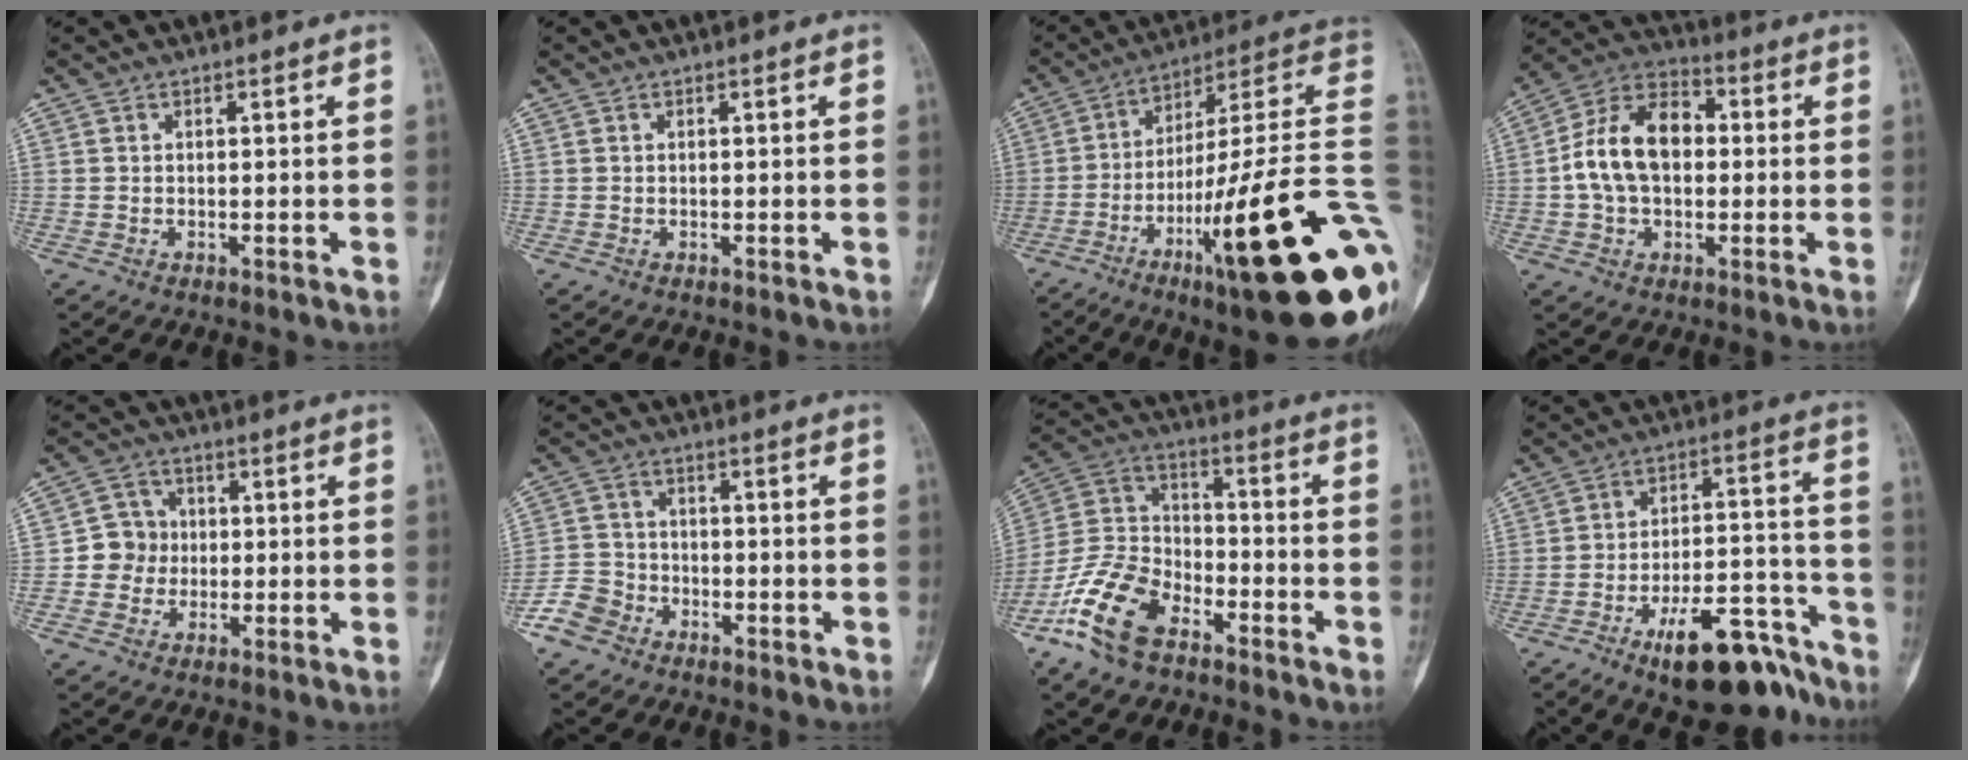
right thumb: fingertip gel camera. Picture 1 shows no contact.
{"total": 0.0}
{"total": 32.2, "force": [-9.9, 5.6, 30.2], "torque": [-0.349, 0.047, -0.156]}
{"total": 13.8, "force": [0.6, 9.2, 10.3], "torque": [-0.177, 0.035, 0.002]}
{"total": 5.6, "force": [-0.4, 5.4, 1.2], "torque": [0.014, 0.013, -0.014]}
{"total": 5.9, "force": [-3.9, 4.3, 1.1], "torque": [-0.009, 0.022, -0.081]}
{"total": 14.5, "force": [-9.1, 7.8, 8.2], "torque": [-0.167, 0.053, -0.183]}
{"total": 16.6, "force": [-11.6, 6.3, 10.1], "torque": [-0.118, 0.099, -0.174]}